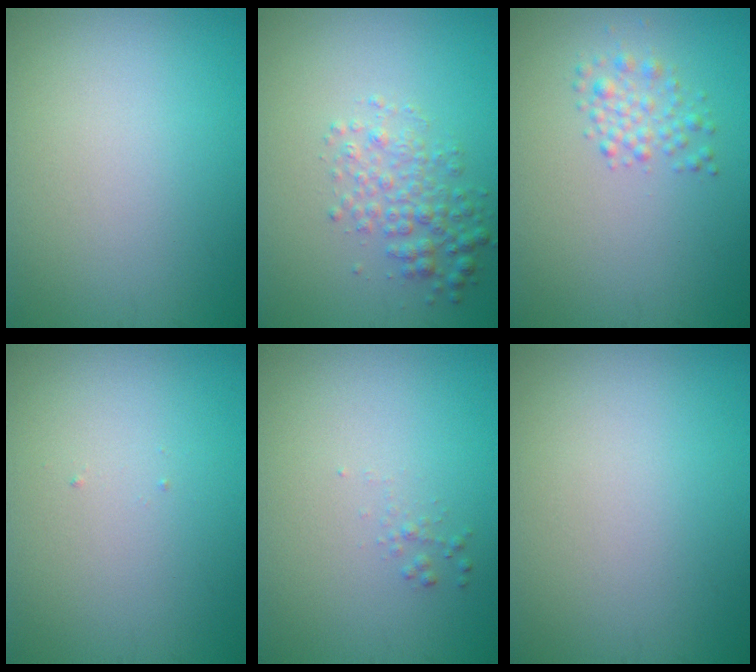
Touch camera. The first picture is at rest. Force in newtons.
{"total": 2.9, "press": 2.9, "slide": 0.0}
{"total": 1.9, "press": 1.9, "slide": 0.0}
{"total": 0.0}
{"total": 0.6, "press": 0.6, "slide": 0.0}
{"total": 0.0}